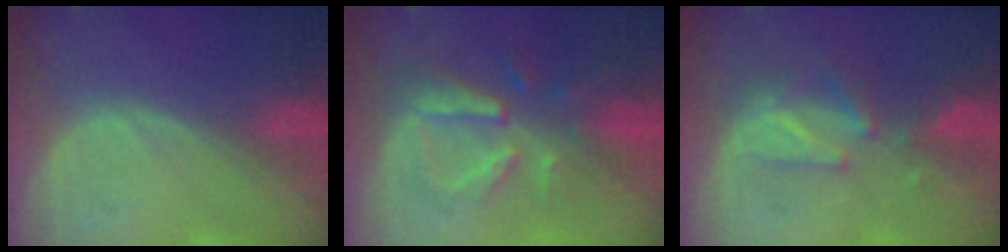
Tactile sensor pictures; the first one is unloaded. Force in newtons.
{"total": 7.8, "press": 7.6, "slide": 1.5}
{"total": 5.4, "press": 5.3, "slide": 0.7}